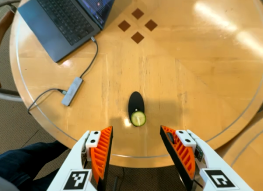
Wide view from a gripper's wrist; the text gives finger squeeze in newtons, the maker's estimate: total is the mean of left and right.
{"total": 0.0}